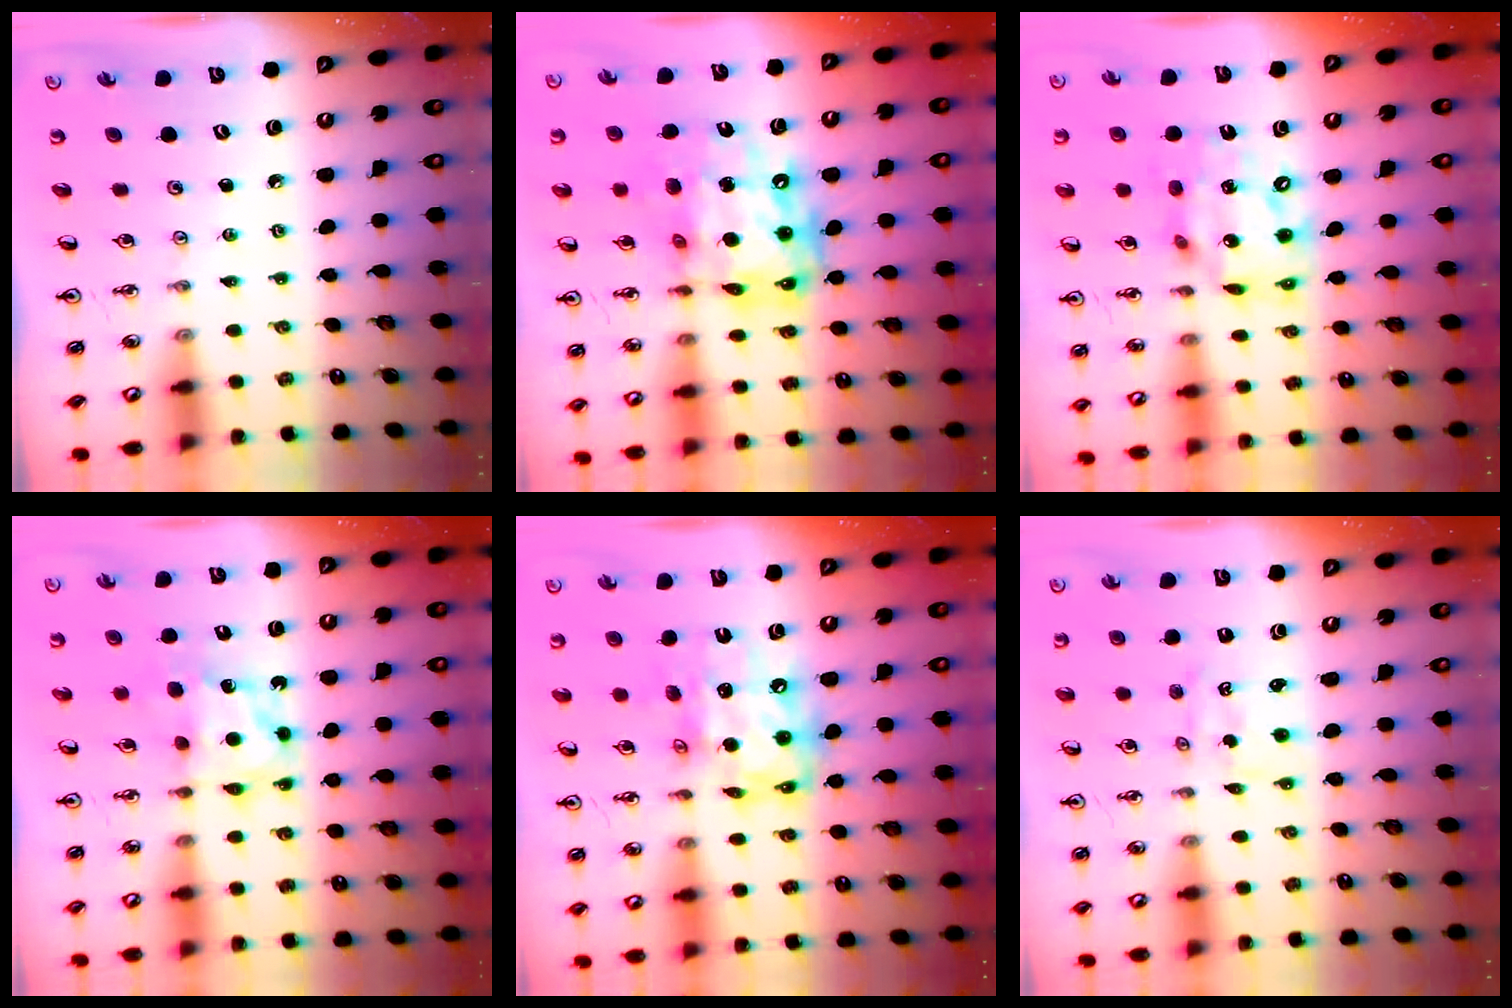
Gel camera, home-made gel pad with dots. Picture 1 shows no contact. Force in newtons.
{"total": 17.7, "press": 17.5, "slide": 2.3}
{"total": 14.4, "press": 14.4, "slide": 1.0}
{"total": 7.4, "press": 7.3, "slide": 0.7}
{"total": 13.4, "press": 13.3, "slide": 1.4}
{"total": 1.1, "press": 0.7, "slide": 0.8}